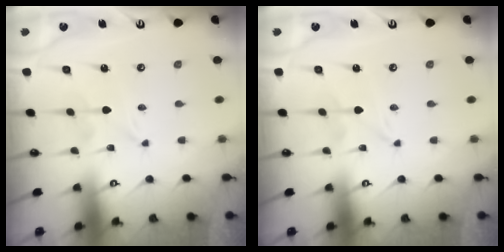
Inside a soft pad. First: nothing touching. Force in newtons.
{"total": 0.0}